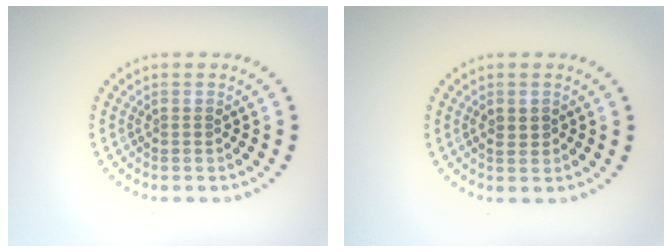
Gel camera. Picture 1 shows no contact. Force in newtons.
{"total": 1.2, "press": 1.2, "slide": 0.1}